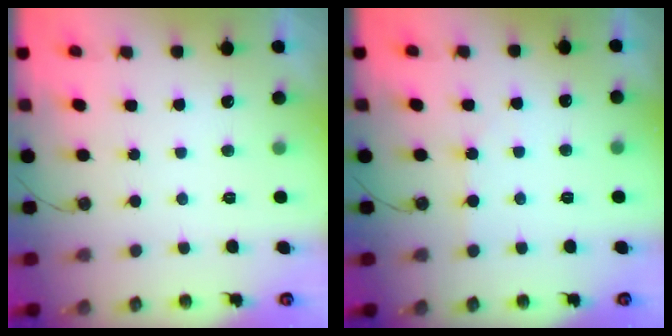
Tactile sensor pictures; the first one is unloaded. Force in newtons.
{"total": 2.7, "press": 2.7, "slide": 0.5}